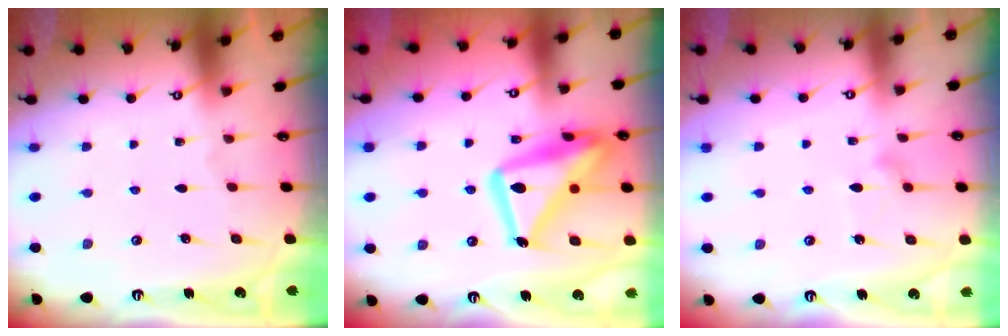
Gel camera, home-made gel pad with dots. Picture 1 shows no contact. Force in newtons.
{"total": 20.8, "press": 20.8, "slide": 1.5}
{"total": 9.9, "press": 9.9, "slide": 0.5}